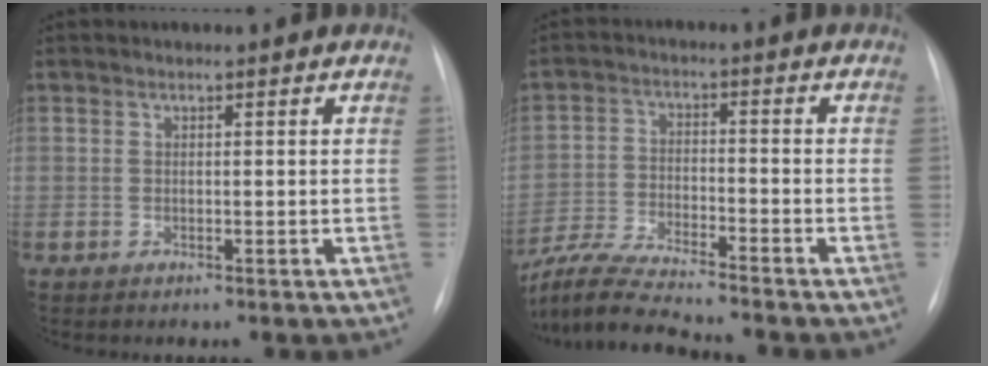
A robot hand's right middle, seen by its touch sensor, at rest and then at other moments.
{"total": 10.8, "force": [-9.8, -0.2, 4.4], "torque": [-0.093, -0.019, -0.179]}